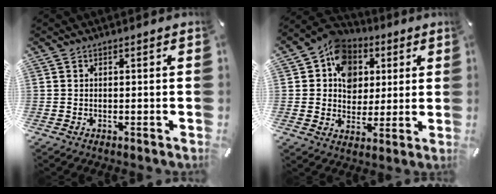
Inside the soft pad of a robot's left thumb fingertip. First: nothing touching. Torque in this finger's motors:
{"motor_torque": [0.38, 0.33, 0.31, -0.18, 0.15]}